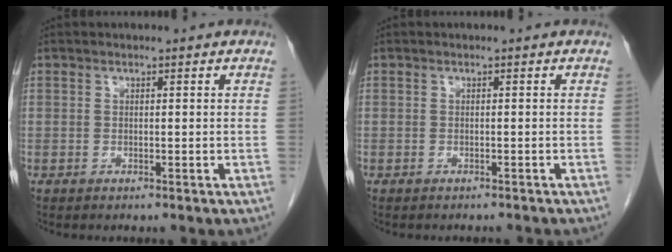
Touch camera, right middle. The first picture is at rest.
{"total": 3.5, "force": [-3.2, 0.8, 1.1], "torque": [-0.017, -0.004, -0.036]}